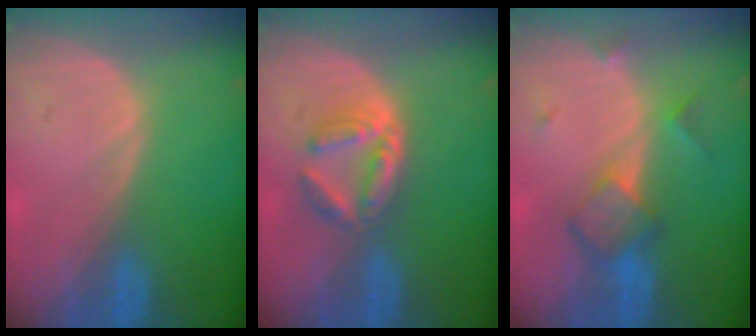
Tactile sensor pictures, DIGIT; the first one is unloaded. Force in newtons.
{"total": 5.2, "press": 5.0, "slide": 1.5}
{"total": 5.8, "press": 5.2, "slide": 2.5}